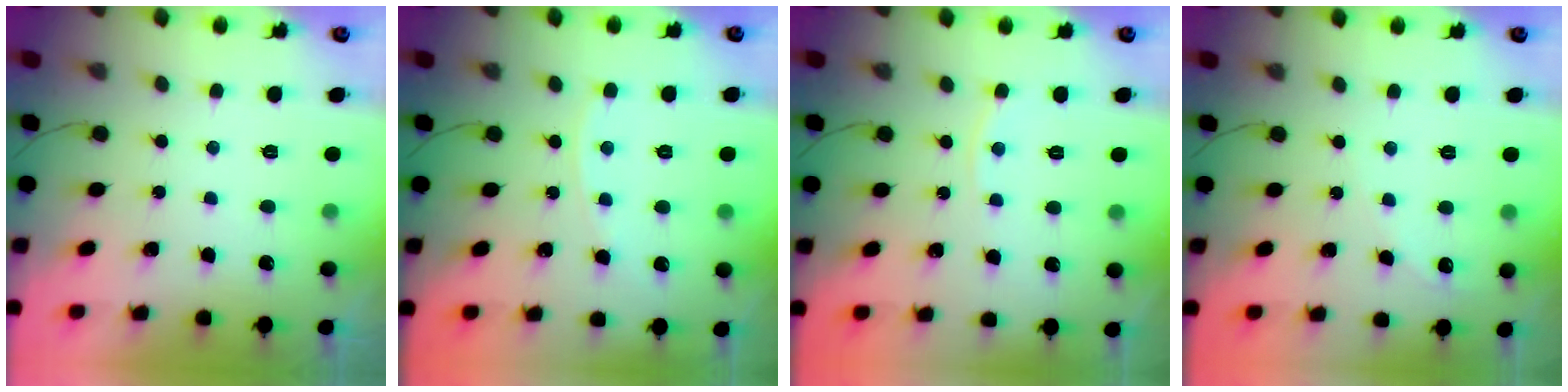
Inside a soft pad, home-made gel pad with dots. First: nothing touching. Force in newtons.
{"total": 3.5, "press": 3.5, "slide": 0.4}
{"total": 2.9, "press": 2.8, "slide": 0.4}
{"total": 3.3, "press": 3.3, "slide": 0.4}